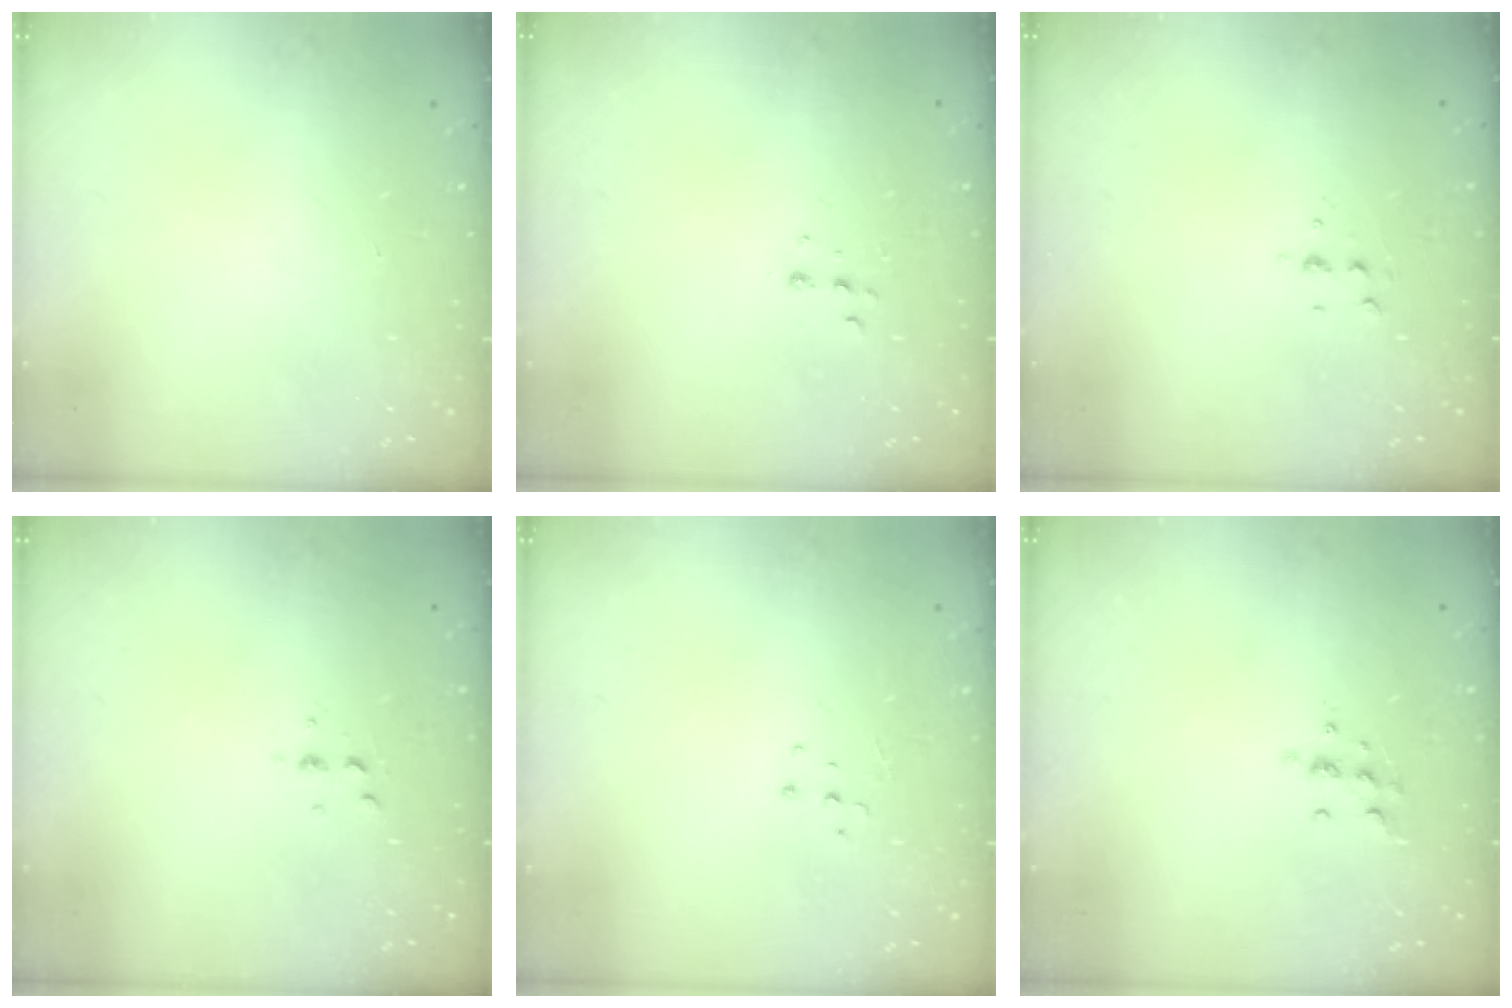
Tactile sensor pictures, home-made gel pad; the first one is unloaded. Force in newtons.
{"total": 4.7, "press": 4.6, "slide": 0.8}
{"total": 4.1, "press": 4.0, "slide": 0.9}
{"total": 2.6, "press": 2.6, "slide": 0.3}
{"total": 4.3, "press": 4.3, "slide": 0.3}
{"total": 7.0, "press": 6.9, "slide": 0.7}